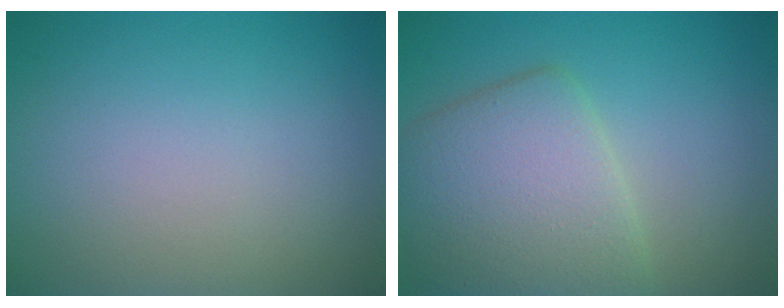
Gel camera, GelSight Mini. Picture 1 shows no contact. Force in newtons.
{"total": 6.2, "press": 6.2, "slide": 0.1}